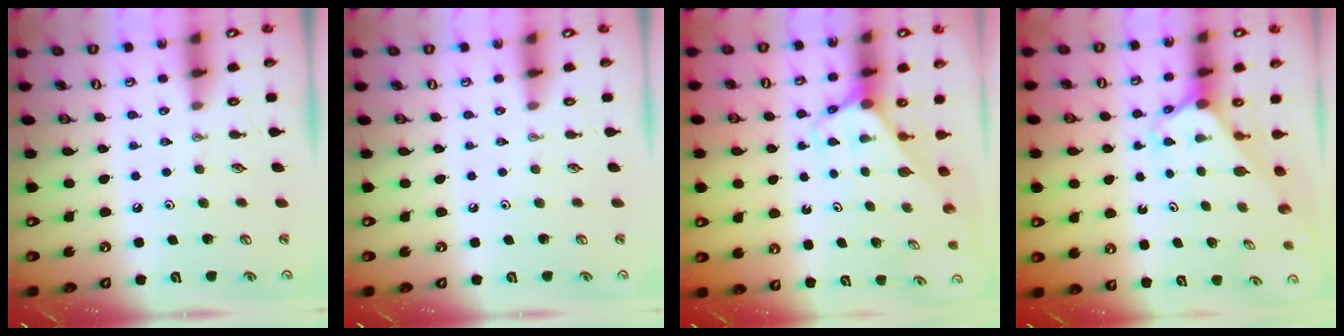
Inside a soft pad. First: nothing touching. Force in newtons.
{"total": 0.0}
{"total": 2.6, "press": 2.6, "slide": 0.1}
{"total": 2.3, "press": 2.3, "slide": 0.2}